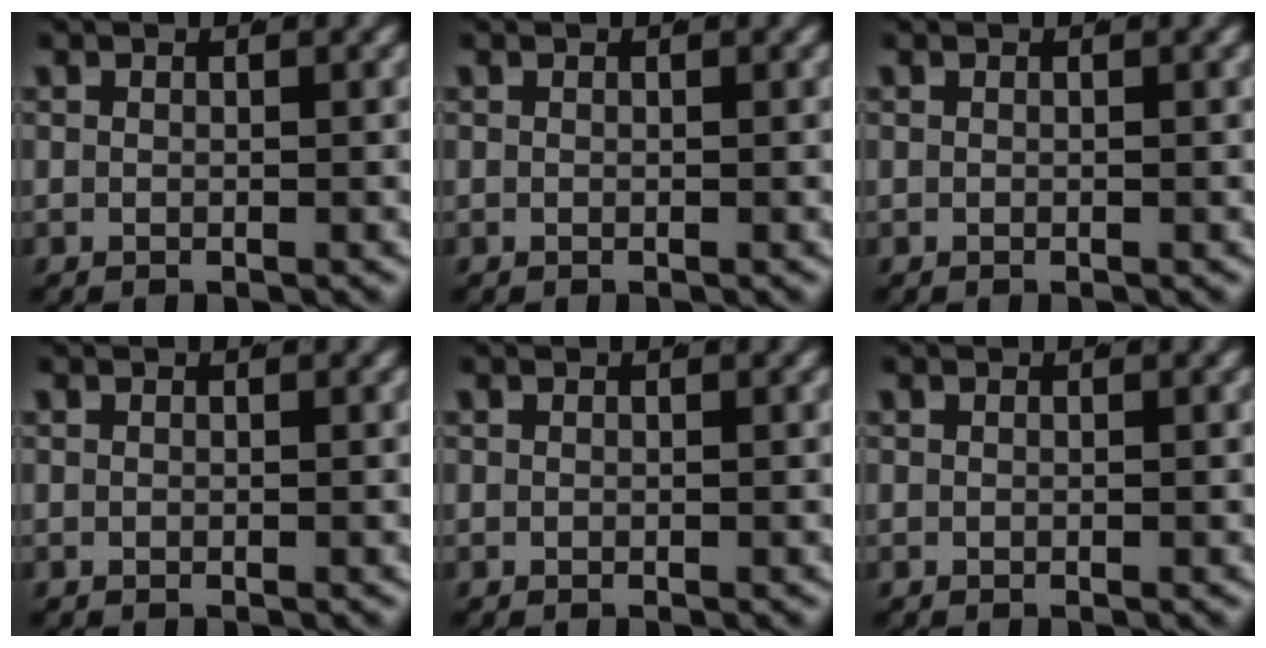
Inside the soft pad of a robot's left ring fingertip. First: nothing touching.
{"total": 0.0}
{"total": 0.0}
{"total": 0.0}
{"total": 0.0}
{"total": 0.0}